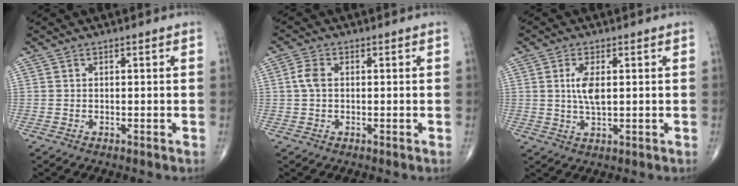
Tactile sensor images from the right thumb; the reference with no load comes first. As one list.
[{"total": 2.9, "force": [0.2, 1.8, 2.3], "torque": [-0.054, 0.008, 0.000]}, {"total": 4.9, "force": [0.9, 1.9, 4.4], "torque": [-0.091, -0.006, 0.020]}]